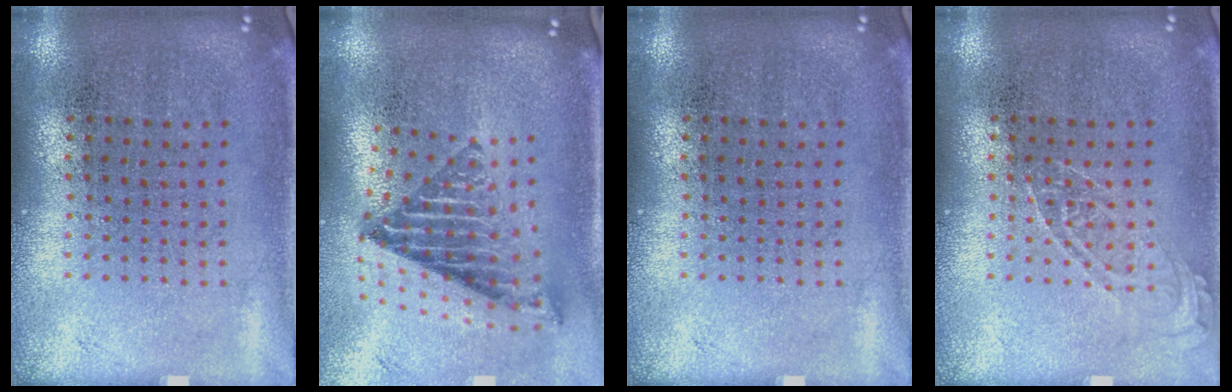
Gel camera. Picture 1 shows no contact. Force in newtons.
{"total": 1.8, "press": 1.4, "slide": 1.1}
{"total": 0.0}
{"total": 1.5, "press": 1.4, "slide": 0.2}